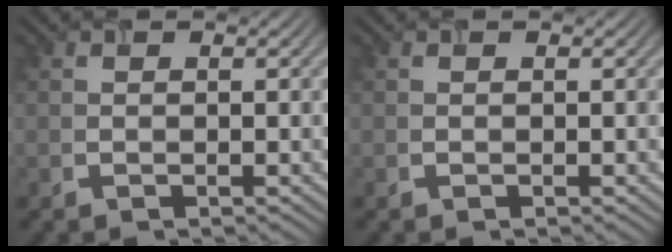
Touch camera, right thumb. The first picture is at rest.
{"total": 0.0}